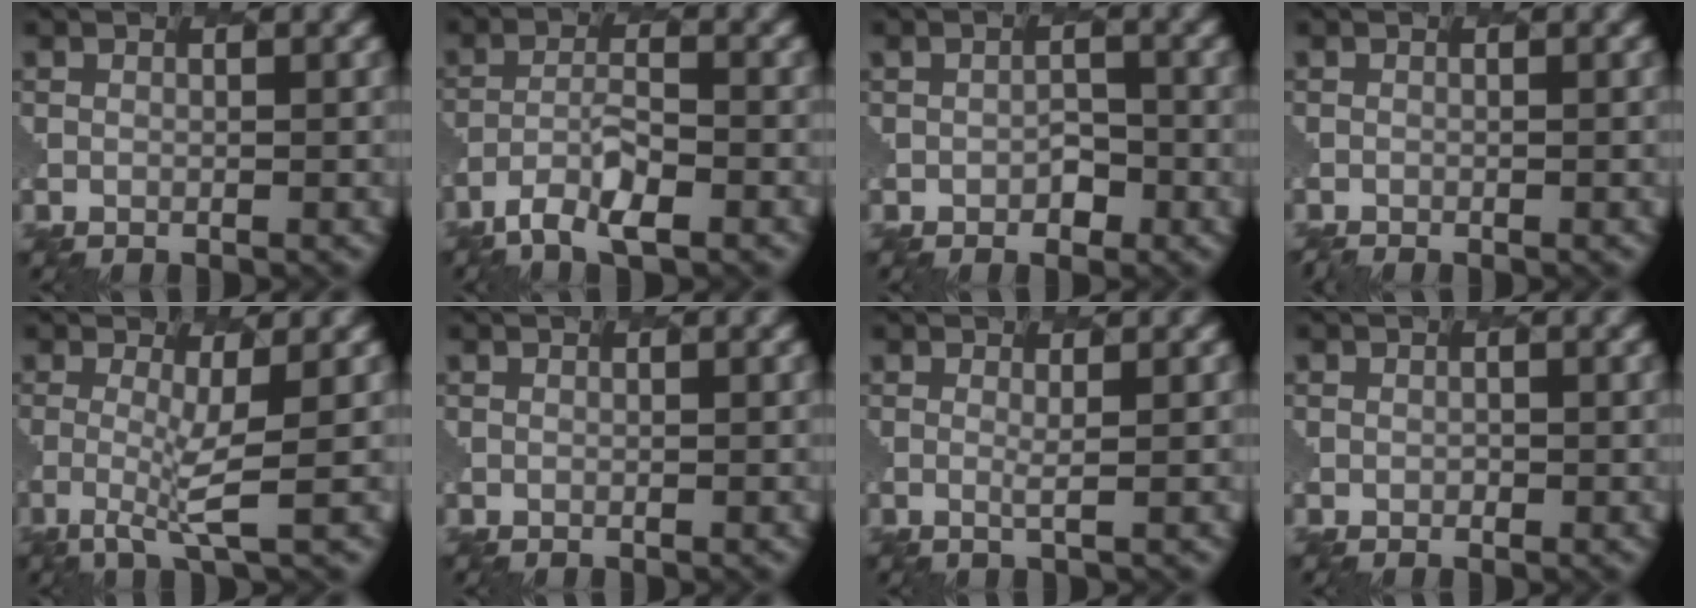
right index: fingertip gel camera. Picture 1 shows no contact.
{"total": 4.4, "force": [-3.5, 0.9, 2.5], "torque": [-0.063, -0.001, -0.066]}
{"total": 1.1, "force": [-0.8, 0.7, 0.4], "torque": [-0.018, -0.001, -0.011]}
{"total": 1.4, "force": [-1.3, 0.3, 0.6], "torque": [-0.010, 0.010, -0.016]}
{"total": 2.3, "force": [-0.3, -0.1, 2.3], "torque": [-0.062, -0.008, -0.011]}
{"total": 0.0}
{"total": 0.7, "force": [0.4, -0.2, 0.6], "torque": [-0.021, -0.005, 0.002]}
{"total": 0.5, "force": [-0.2, 0.3, -0.3], "torque": [-0.006, -0.003, -0.001]}